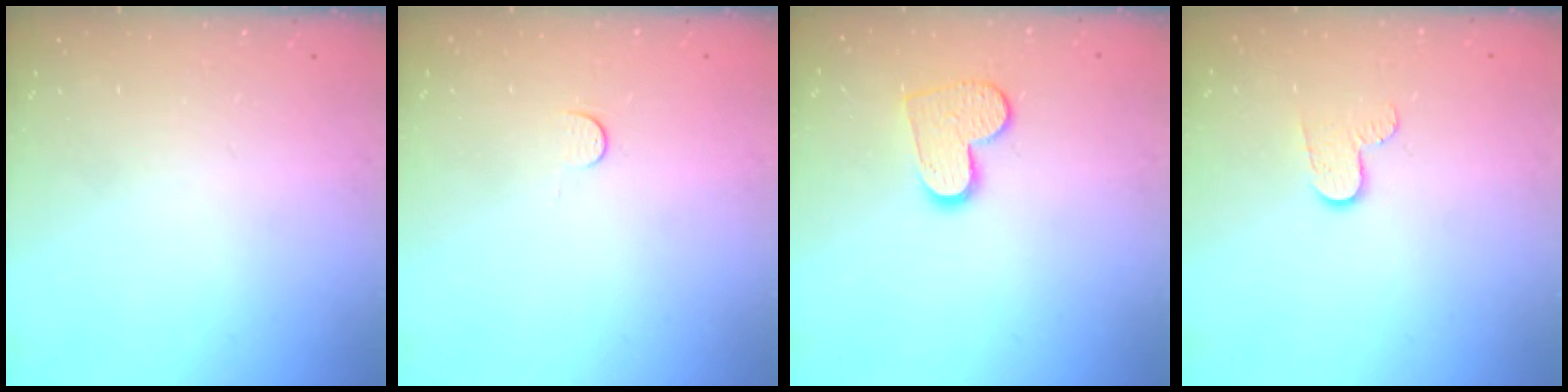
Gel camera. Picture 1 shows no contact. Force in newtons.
{"total": 2.8, "press": 2.8, "slide": 0.4}
{"total": 10.8, "press": 10.7, "slide": 0.9}
{"total": 6.1, "press": 6.0, "slide": 0.6}